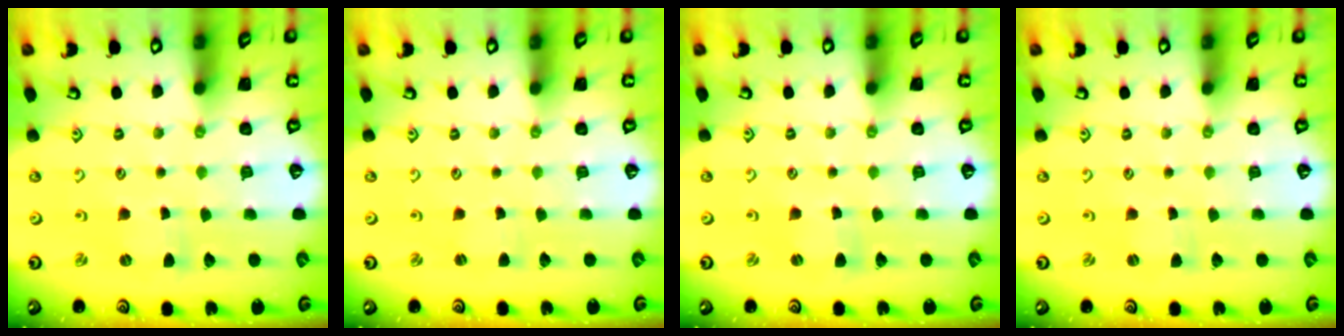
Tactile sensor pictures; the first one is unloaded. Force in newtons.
{"total": 1.2, "press": 1.2, "slide": 0.2}
{"total": 0.7, "press": 0.7, "slide": 0.3}
{"total": 0.0}